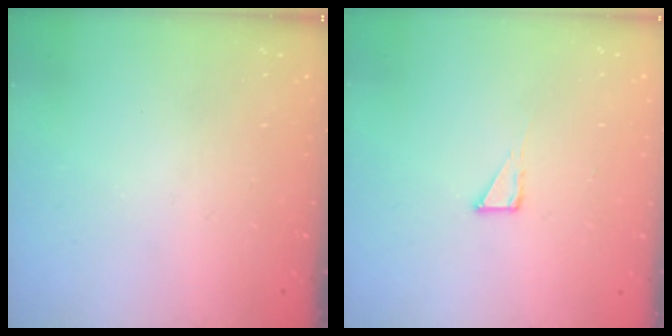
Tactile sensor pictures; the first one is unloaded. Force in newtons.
{"total": 3.1, "press": 3.1, "slide": 0.2}